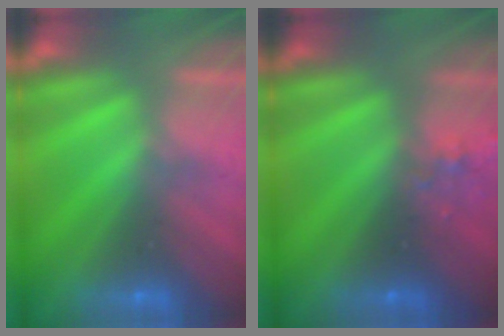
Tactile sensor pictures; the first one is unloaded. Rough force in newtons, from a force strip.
{"total": 2.3}